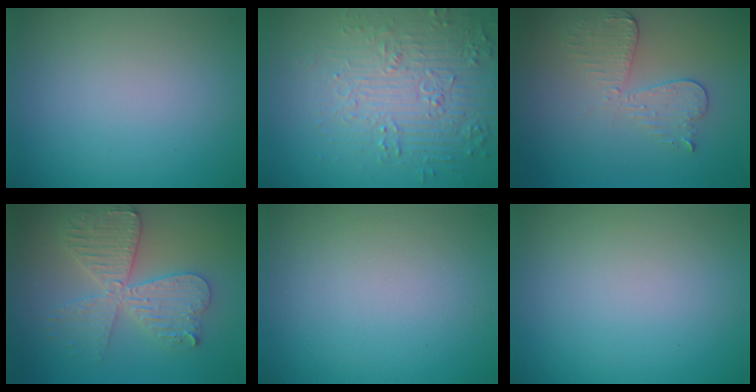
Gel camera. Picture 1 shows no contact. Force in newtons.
{"total": 5.0, "press": 4.8, "slide": 1.3}
{"total": 2.9, "press": 2.6, "slide": 1.4}
{"total": 5.7, "press": 5.6, "slide": 0.7}
{"total": 0.0}
{"total": 0.0}